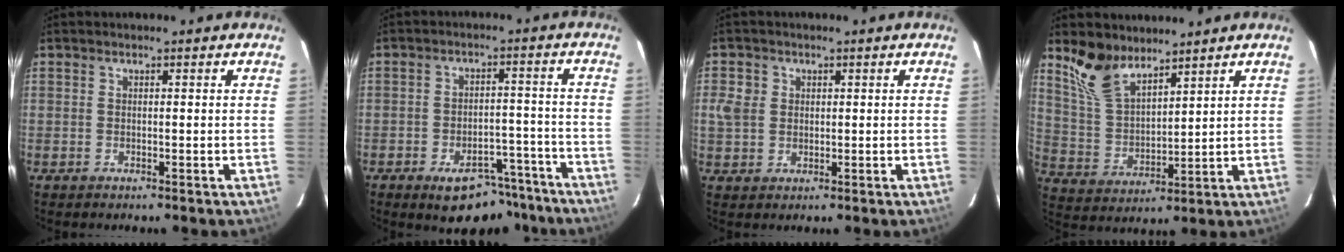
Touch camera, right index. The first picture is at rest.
{"total": 13.2, "force": [-10.2, 6.1, 5.8], "torque": [-0.093, 0.023, -0.118]}
{"total": 4.5, "force": [0.7, 4.0, 2.0], "torque": [-0.039, 0.007, 0.016]}
{"total": 9.9, "force": [7.7, 4.1, 4.7], "torque": [-0.099, 0.009, 0.163]}